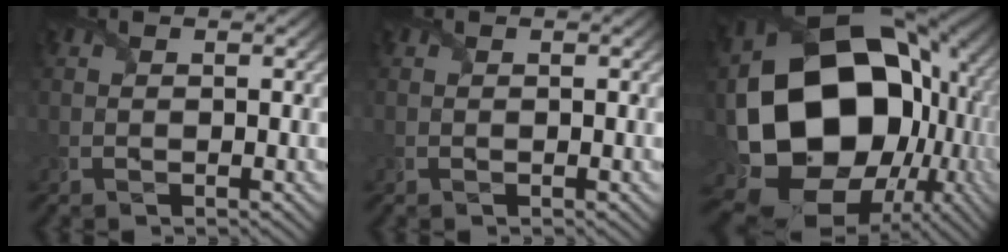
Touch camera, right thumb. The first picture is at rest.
{"total": 0.0}
{"total": 22.7, "force": [-1.8, 17.9, 13.8], "torque": [-0.311, -0.068, 0.009]}